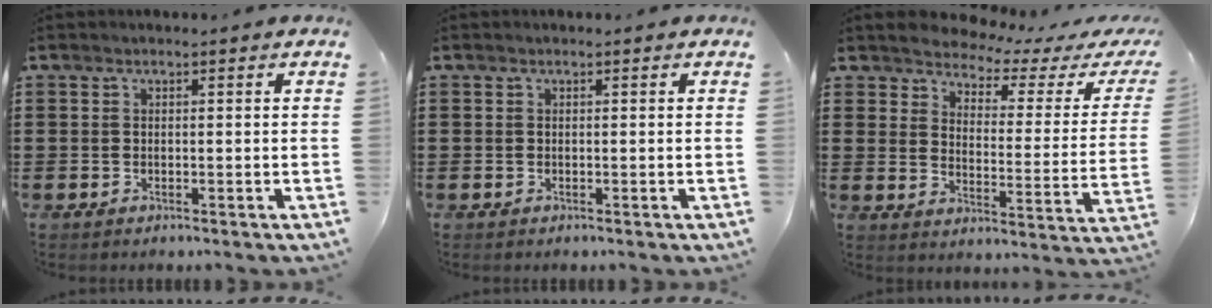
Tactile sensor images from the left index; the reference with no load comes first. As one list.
[{"total": 0.0}, {"total": 3.3, "force": [3.2, 0.4, 0.4], "torque": [-0.033, -0.025, 0.047]}]